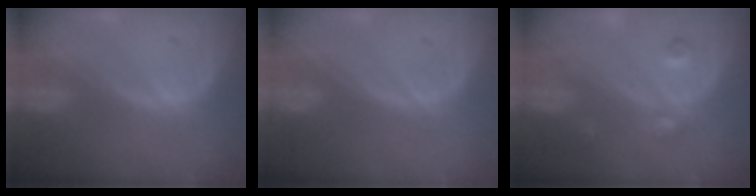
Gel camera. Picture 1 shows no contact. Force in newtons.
{"total": 0.0}
{"total": 3.5, "press": 3.4, "slide": 1.0}